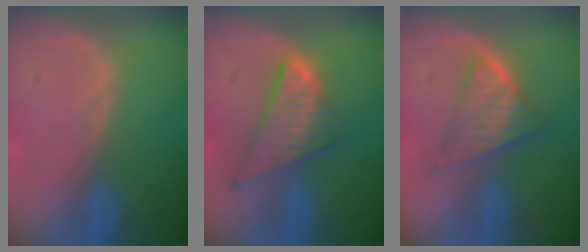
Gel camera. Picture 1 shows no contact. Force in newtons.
{"total": 8.8, "press": 7.5, "slide": 4.5}
{"total": 5.9, "press": 5.7, "slide": 1.8}